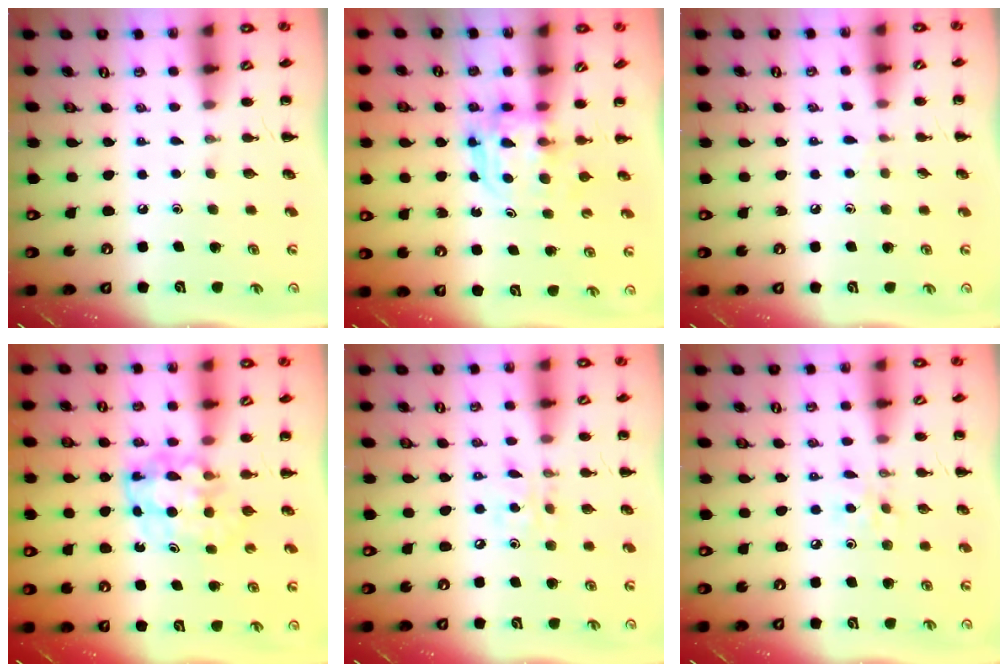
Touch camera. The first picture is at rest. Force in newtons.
{"total": 3.6, "press": 3.6, "slide": 0.2}
{"total": 4.7, "press": 4.3, "slide": 1.8}
{"total": 5.5, "press": 5.5, "slide": 0.4}
{"total": 5.1, "press": 4.9, "slide": 1.2}
{"total": 3.0, "press": 2.8, "slide": 1.0}